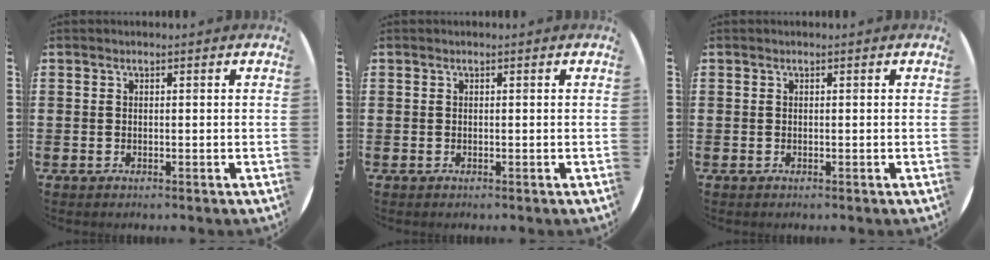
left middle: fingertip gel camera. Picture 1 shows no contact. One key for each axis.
{"total": 0.0}
{"total": 0.0}